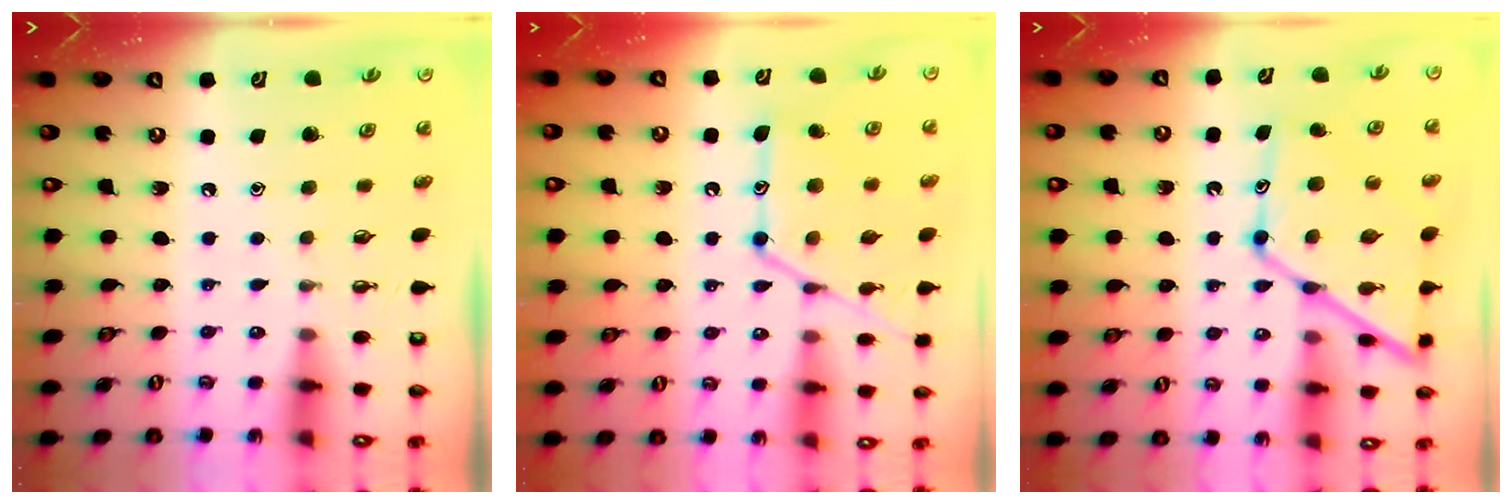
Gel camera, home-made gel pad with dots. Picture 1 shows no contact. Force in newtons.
{"total": 16.2, "press": 16.1, "slide": 1.4}
{"total": 16.2, "press": 16.2, "slide": 1.4}